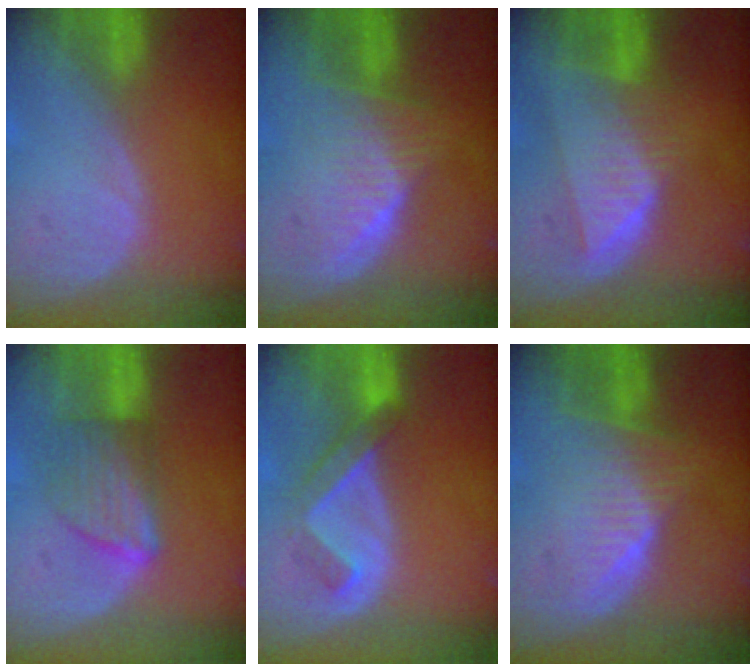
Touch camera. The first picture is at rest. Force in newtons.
{"total": 6.4, "press": 6.2, "slide": 1.8}
{"total": 7.6, "press": 7.0, "slide": 3.0}
{"total": 5.9, "press": 5.8, "slide": 1.4}
{"total": 5.1, "press": 4.8, "slide": 1.6}
{"total": 6.9, "press": 6.3, "slide": 2.7}